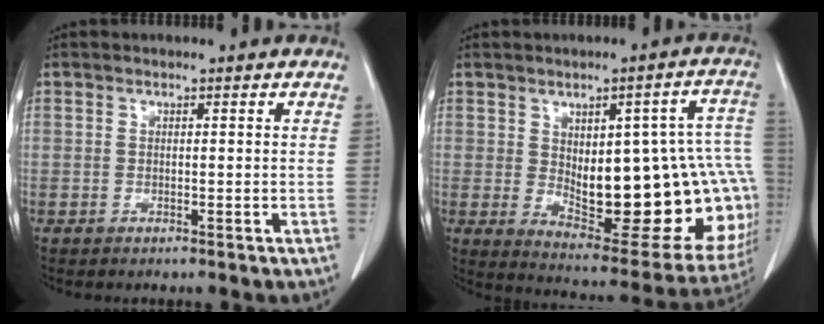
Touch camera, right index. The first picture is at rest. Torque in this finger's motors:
{"motor_torque": [2.02, -0.08, 0.38, 0.18]}